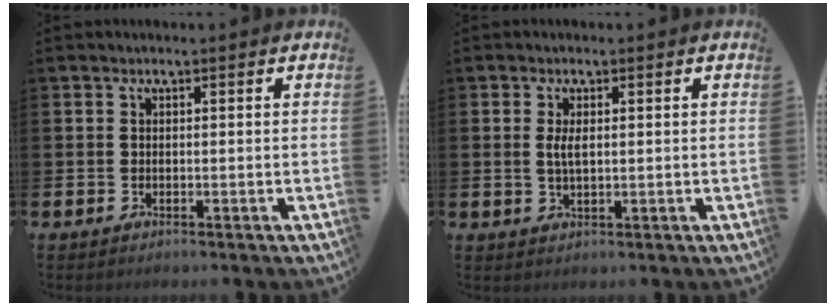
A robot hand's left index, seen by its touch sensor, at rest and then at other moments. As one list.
[{"total": 2.4, "force": [0.6, 0.9, 2.2], "torque": [-0.039, 0.002, 0.007]}]